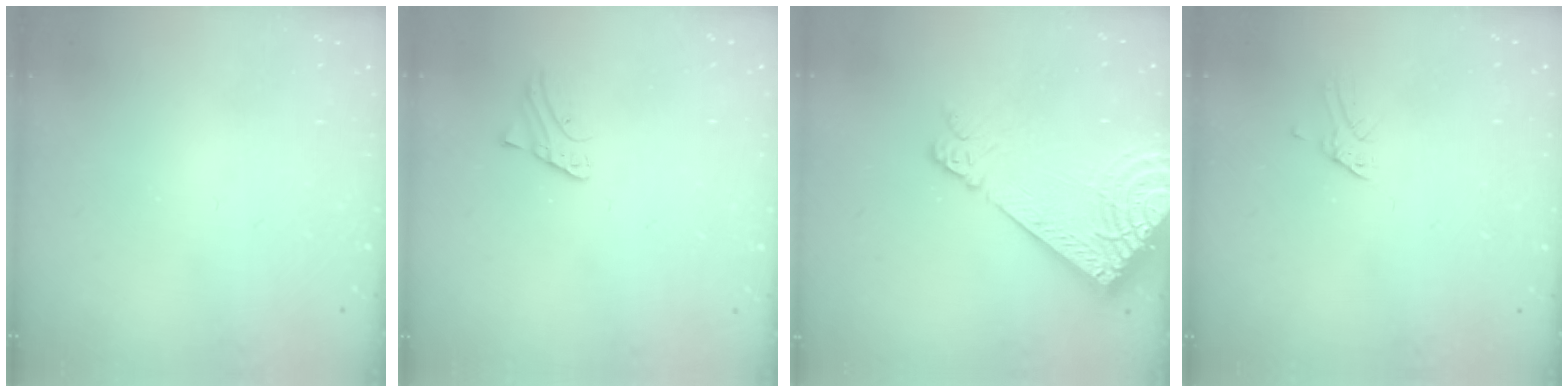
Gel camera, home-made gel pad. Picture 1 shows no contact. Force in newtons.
{"total": 1.9, "press": 1.9, "slide": 0.1}
{"total": 14.7, "press": 14.3, "slide": 3.0}
{"total": 0.0}